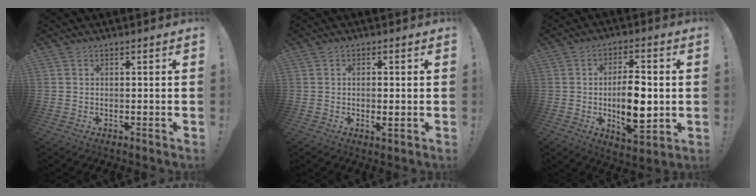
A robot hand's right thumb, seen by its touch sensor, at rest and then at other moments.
{"total": 1.7, "force": [0.0, 0.6, 1.6], "torque": [-0.019, -0.001, -0.002]}
{"total": 13.7, "force": [-1.1, 6.2, 12.2], "torque": [-0.203, -0.003, -0.024]}